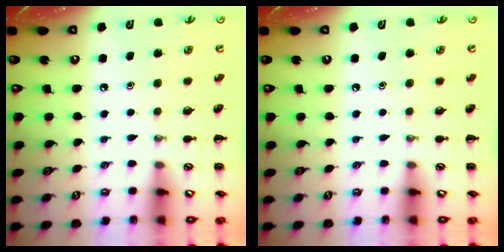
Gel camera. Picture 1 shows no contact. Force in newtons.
{"total": 0.0}